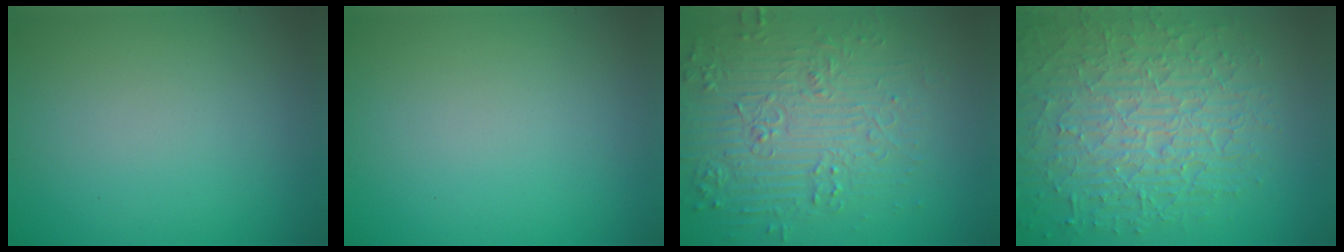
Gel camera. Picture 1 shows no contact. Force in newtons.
{"total": 0.0}
{"total": 6.2, "press": 5.5, "slide": 2.8}
{"total": 8.9, "press": 6.2, "slide": 6.4}